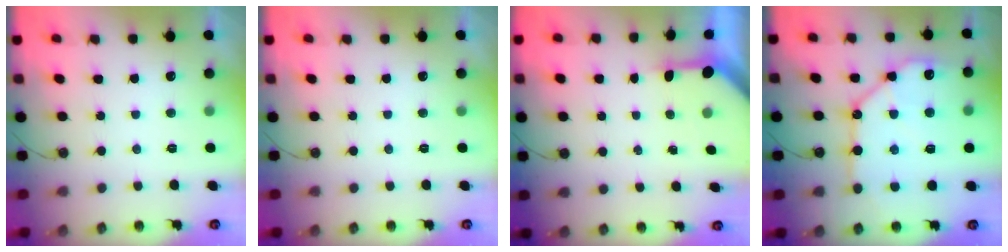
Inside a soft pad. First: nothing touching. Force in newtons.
{"total": 0.0}
{"total": 3.0, "press": 3.0, "slide": 0.2}
{"total": 15.6, "press": 15.5, "slide": 1.8}